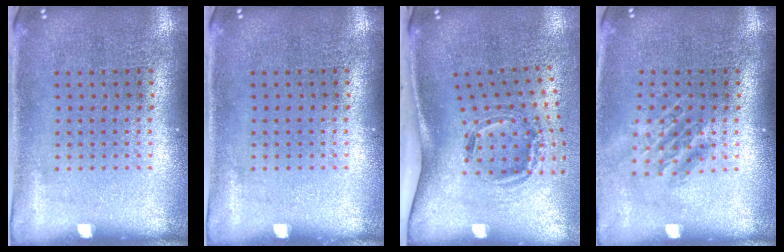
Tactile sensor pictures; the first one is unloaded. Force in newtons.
{"total": 0.0}
{"total": 2.0, "press": 1.2, "slide": 1.5}
{"total": 1.4, "press": 1.1, "slide": 0.9}